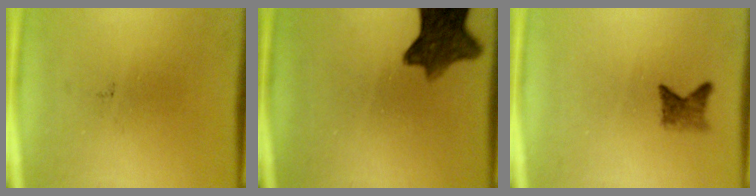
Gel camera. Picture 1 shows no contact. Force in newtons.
{"total": 9.2}
{"total": 2.0}